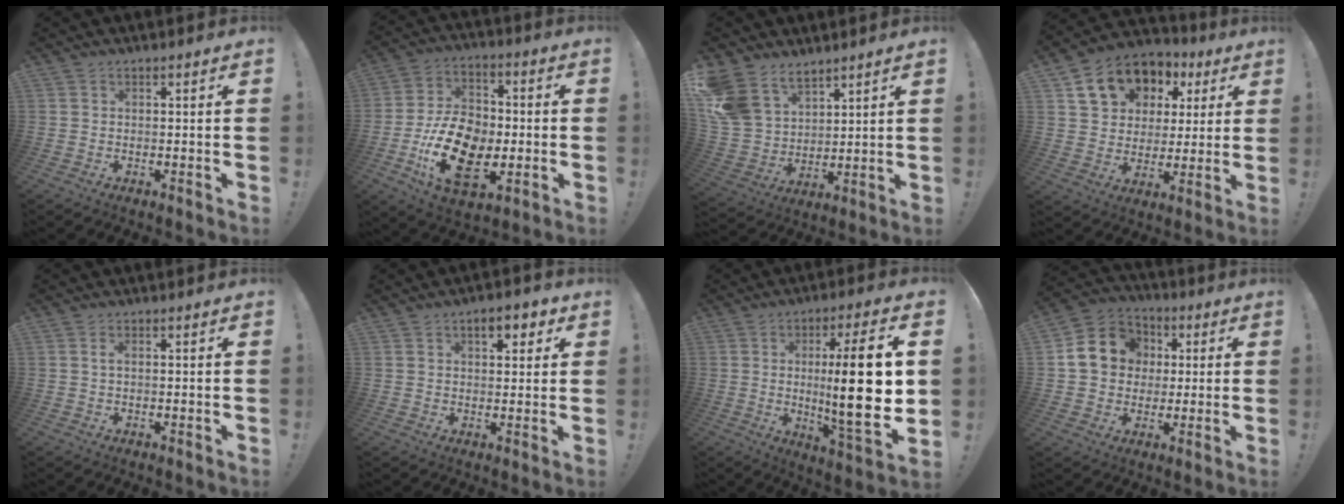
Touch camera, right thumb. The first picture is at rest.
{"total": 20.0, "force": [-5.4, 13.3, 13.9], "torque": [-0.246, 0.031, -0.083]}
{"total": 13.7, "force": [9.3, 8.7, 5.2], "torque": [-0.112, -0.062, 0.188]}
{"total": 15.3, "force": [7.1, 11.8, 6.7], "torque": [-0.102, -0.028, 0.146]}
{"total": 1.0, "force": [0.1, 0.0, 1.0], "torque": [-0.021, 0.000, 0.001]}
{"total": 6.1, "force": [3.0, 3.0, 4.4], "torque": [-0.044, -0.009, 0.044]}
{"total": 20.2, "force": [1.2, 2.9, 20.0], "torque": [-0.328, -0.024, 0.009]}
{"total": 13.8, "force": [2.2, 12.2, 6.1], "torque": [-0.083, 0.013, 0.052]}